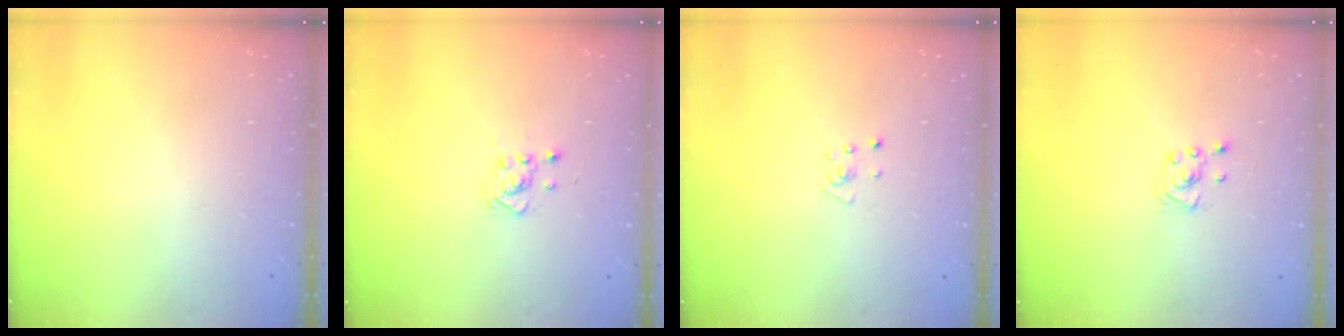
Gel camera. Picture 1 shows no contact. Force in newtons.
{"total": 3.7, "press": 3.6, "slide": 0.5}
{"total": 2.2, "press": 2.2, "slide": 0.2}
{"total": 2.1, "press": 2.1, "slide": 0.2}